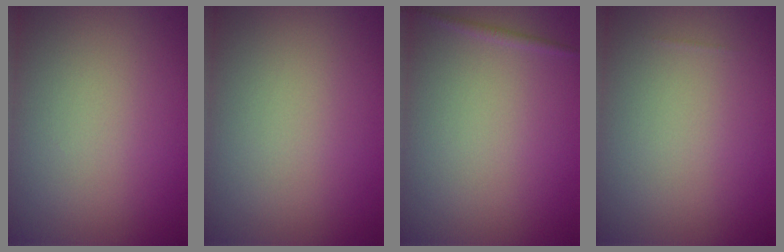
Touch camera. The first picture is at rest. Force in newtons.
{"total": 0.0}
{"total": 0.6, "press": 0.6, "slide": 0.1}
{"total": 0.0}